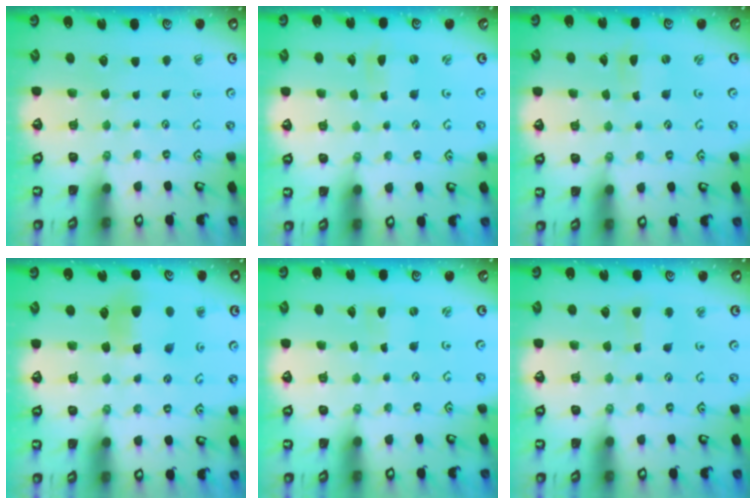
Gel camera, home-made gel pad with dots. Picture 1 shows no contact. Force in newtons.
{"total": 0.7, "press": 0.6, "slide": 0.3}
{"total": 0.7, "press": 0.6, "slide": 0.3}
{"total": 7.0, "press": 6.9, "slide": 1.2}
{"total": 0.0}
{"total": 2.8, "press": 2.7, "slide": 0.4}